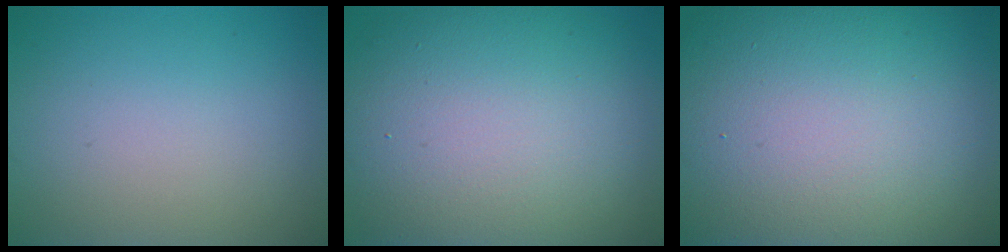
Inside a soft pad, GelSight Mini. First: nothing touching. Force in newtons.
{"total": 15.1, "press": 15.1, "slide": 0.9}
{"total": 23.6, "press": 23.6, "slide": 1.1}